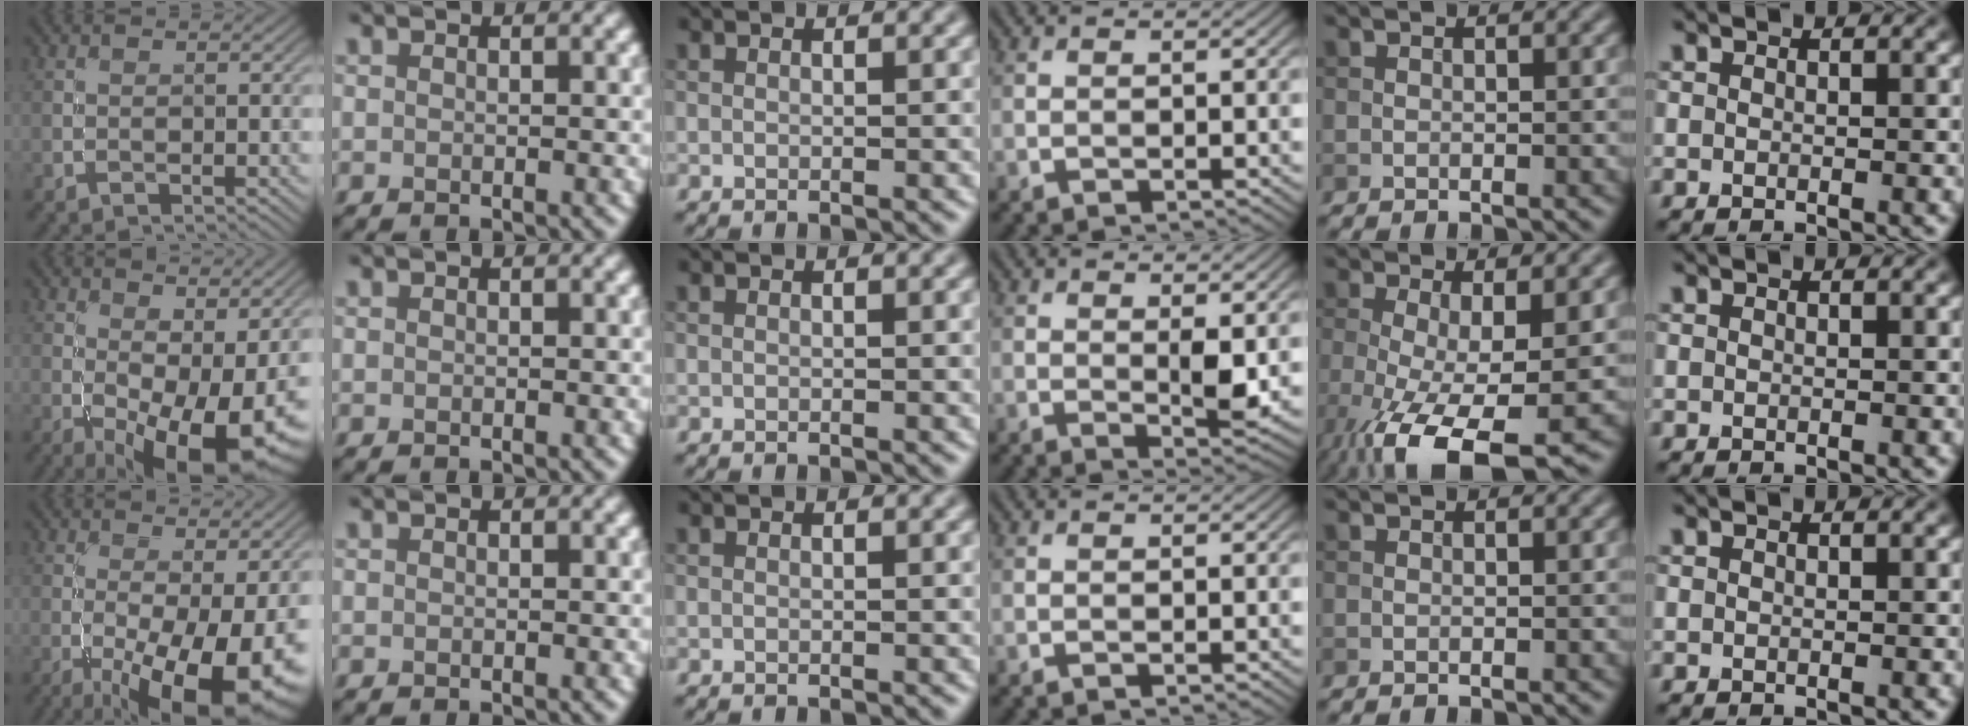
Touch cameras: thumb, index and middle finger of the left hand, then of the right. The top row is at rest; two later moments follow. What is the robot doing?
{"motion": "screw", "object": "medicine bottle"}